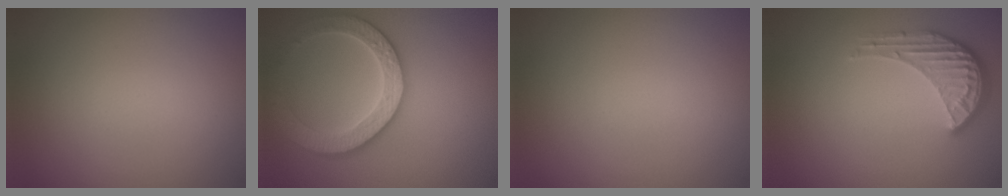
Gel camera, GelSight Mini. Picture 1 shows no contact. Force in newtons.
{"total": 3.9, "press": 3.9, "slide": 0.6}
{"total": 0.0}
{"total": 4.1, "press": 3.2, "slide": 2.5}